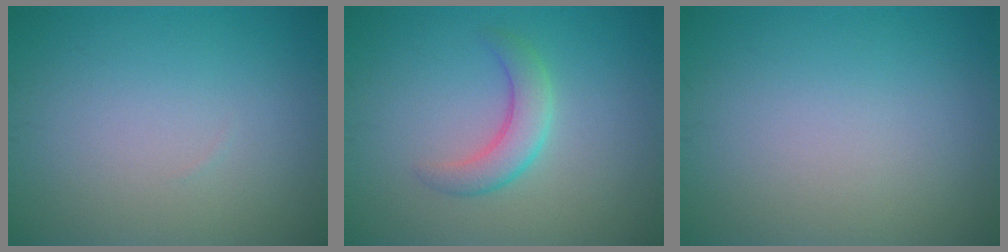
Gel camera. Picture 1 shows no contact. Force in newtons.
{"total": 2.9, "press": 2.9, "slide": 0.2}
{"total": 0.0}